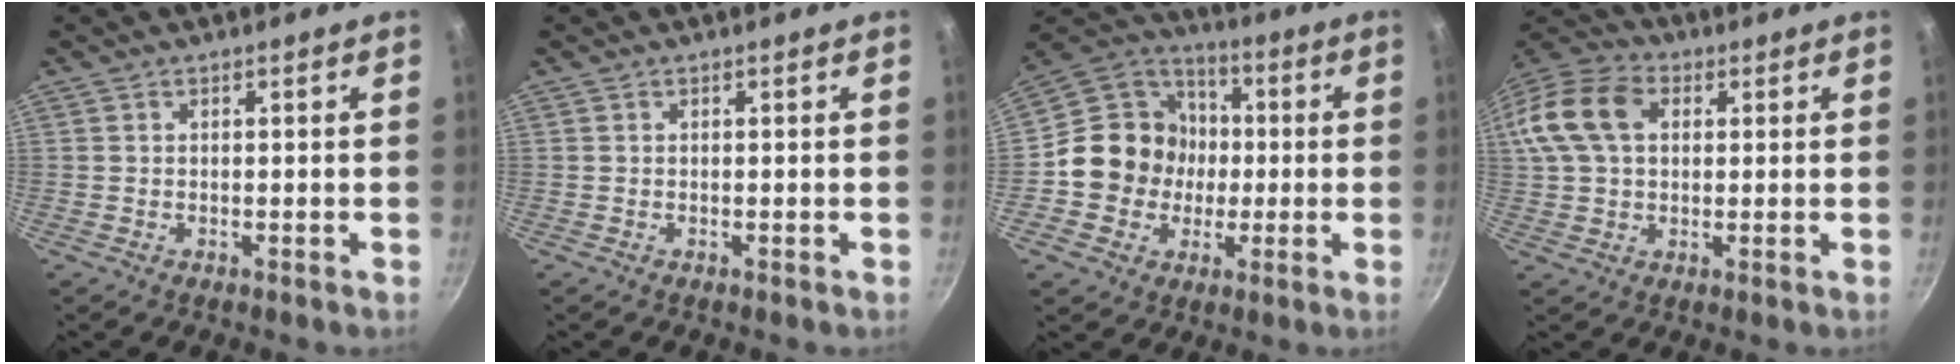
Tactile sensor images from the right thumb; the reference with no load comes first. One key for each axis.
{"total": 0.0}
{"total": 14.9, "fx": -1.2, "fy": 13.7, "fz": 5.6, "tx": -0.055, "ty": 0.028, "tz": -0.030}
{"total": 15.5, "fx": 3.6, "fy": 11.0, "fz": 10.3, "tx": -0.201, "ty": 0.030, "tz": 0.051}